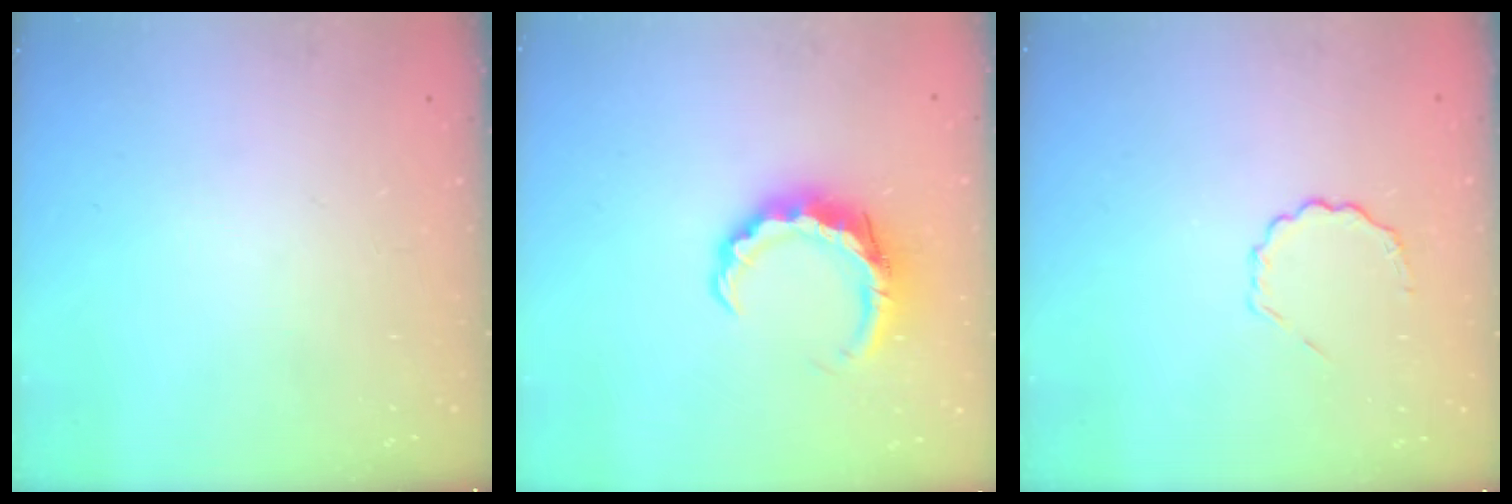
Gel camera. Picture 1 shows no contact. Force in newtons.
{"total": 8.7, "press": 8.6, "slide": 1.6}
{"total": 3.9, "press": 3.8, "slide": 1.1}